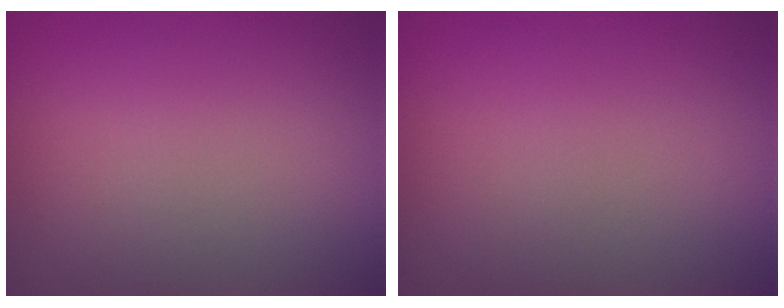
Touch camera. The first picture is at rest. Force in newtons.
{"total": 0.0}